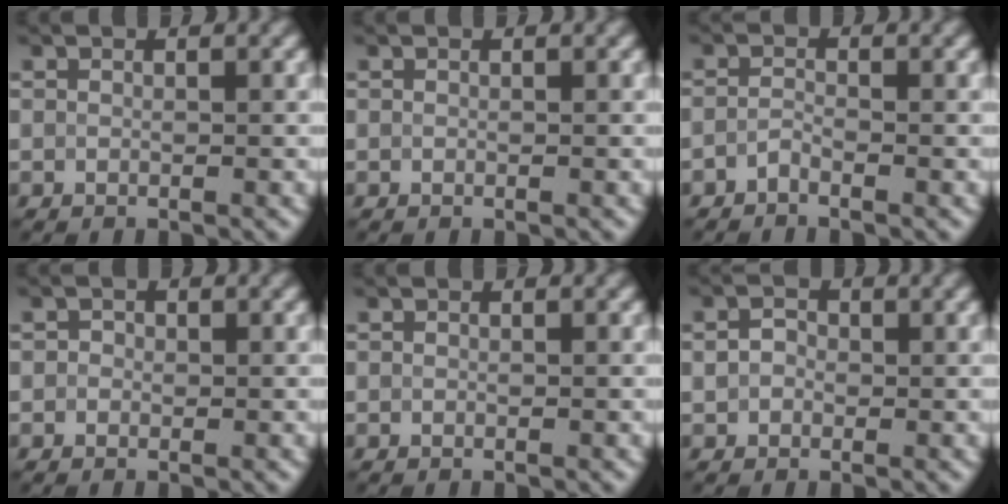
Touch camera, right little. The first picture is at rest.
{"total": 0.0}
{"total": 0.9, "force": [-0.7, 0.2, 0.5], "torque": [-0.013, 0.002, -0.018]}
{"total": 0.7, "force": [0.0, 0.7, 0.2], "torque": [-0.001, -0.004, -0.004]}
{"total": 0.0}
{"total": 1.5, "force": [0.1, 1.3, 0.8], "torque": [-0.017, 0.002, -0.004]}